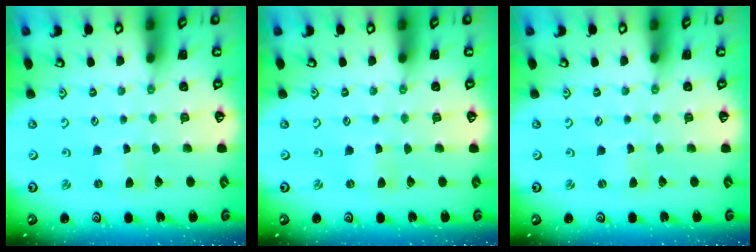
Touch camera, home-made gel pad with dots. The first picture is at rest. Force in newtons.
{"total": 0.0}
{"total": 0.0}